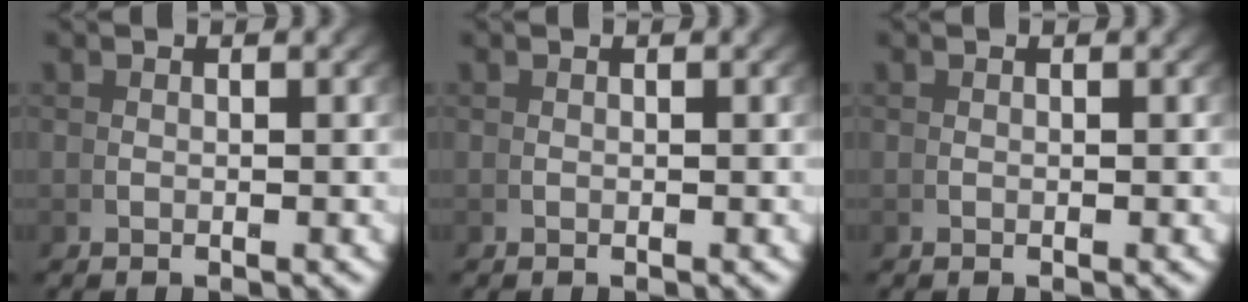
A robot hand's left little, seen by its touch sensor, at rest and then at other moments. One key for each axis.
{"total": 0.0}
{"total": 0.0}